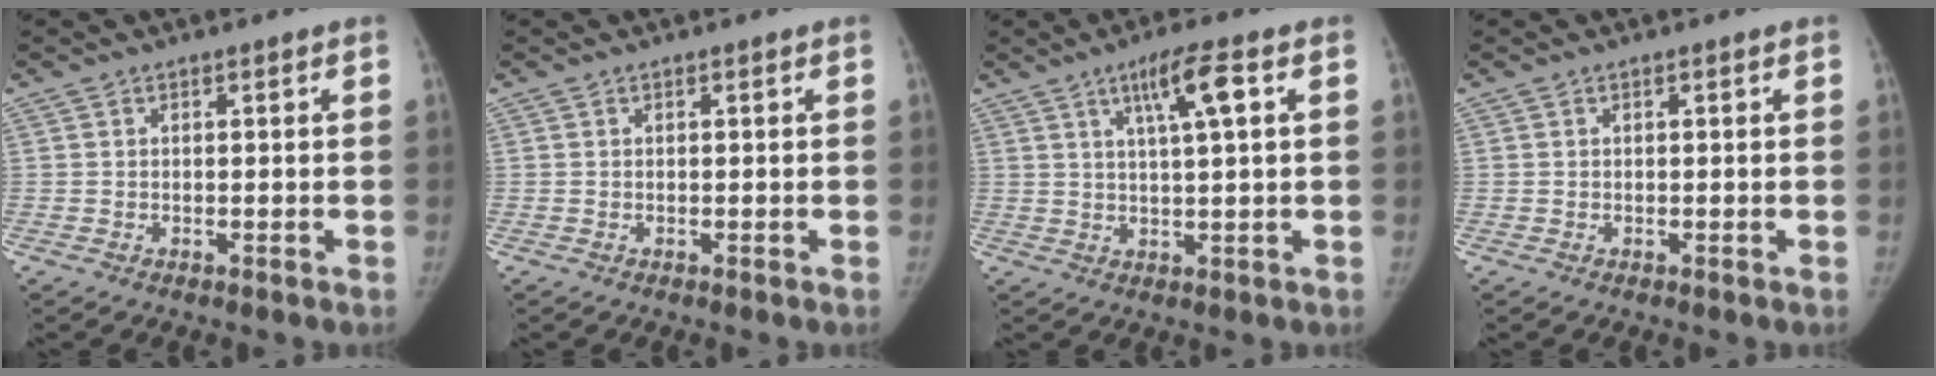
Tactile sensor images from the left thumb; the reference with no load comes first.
{"total": 0.0}
{"total": 7.2, "force": [2.7, 0.6, 6.6], "torque": [-0.119, -0.001, 0.048]}
{"total": 0.0}